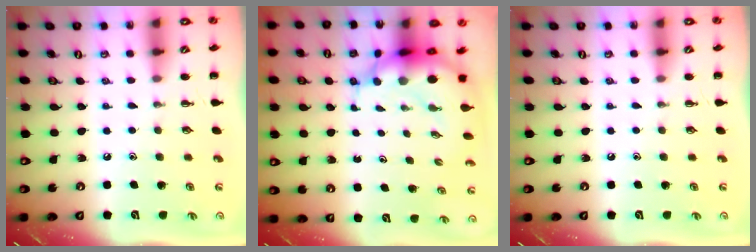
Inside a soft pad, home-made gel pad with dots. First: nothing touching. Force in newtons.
{"total": 8.6, "press": 8.3, "slide": 2.4}
{"total": 0.0}